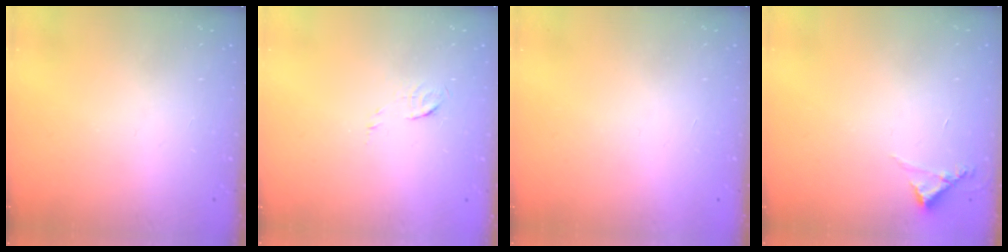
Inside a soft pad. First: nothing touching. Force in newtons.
{"total": 4.2, "press": 4.1, "slide": 1.1}
{"total": 1.5, "press": 1.5, "slide": 0.1}
{"total": 3.8, "press": 3.8, "slide": 0.2}